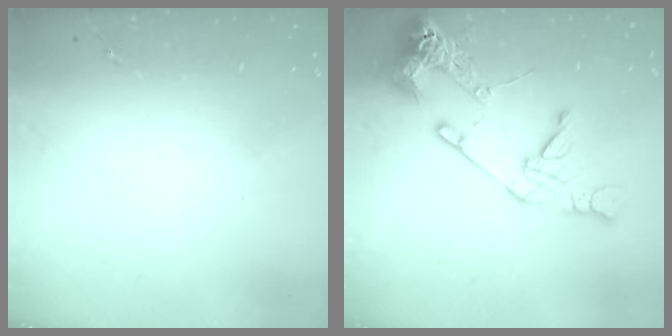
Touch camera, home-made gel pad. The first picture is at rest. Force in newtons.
{"total": 19.7, "press": 19.5, "slide": 2.6}